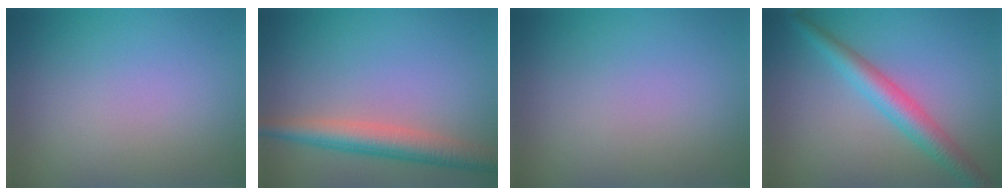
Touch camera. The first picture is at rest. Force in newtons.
{"total": 4.4, "press": 4.4, "slide": 0.1}
{"total": 0.0}
{"total": 3.7, "press": 3.7, "slide": 0.1}